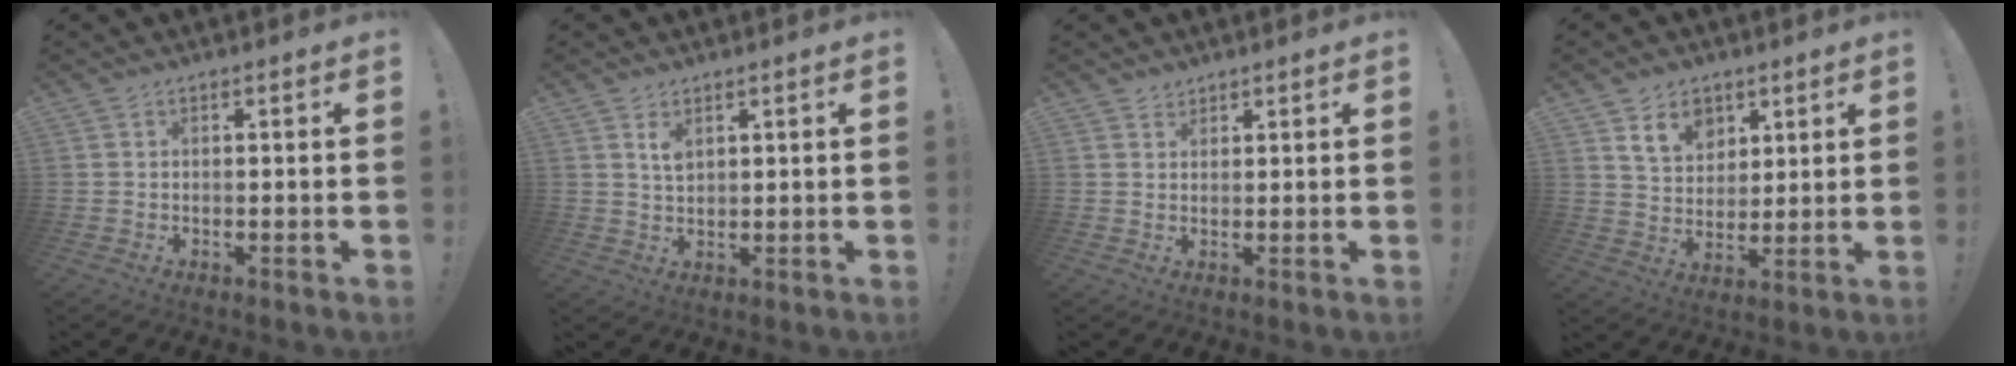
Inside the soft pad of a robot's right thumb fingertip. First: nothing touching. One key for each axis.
{"total": 3.8, "fx": 2.2, "fy": 2.4, "fz": 2.0, "tx": -0.021, "ty": -0.014, "tz": 0.037}
{"total": 2.0, "fx": 1.8, "fy": 1.0, "fz": 0.0, "tx": 0.017, "ty": -0.013, "tz": 0.031}
{"total": 10.5, "fx": 6.2, "fy": 7.5, "fz": 3.9, "tx": -0.065, "ty": -0.027, "tz": 0.119}